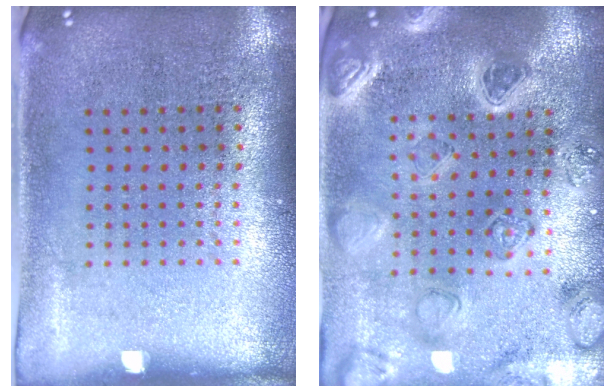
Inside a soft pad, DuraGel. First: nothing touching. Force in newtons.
{"total": 2.3, "press": 2.3, "slide": 0.2}